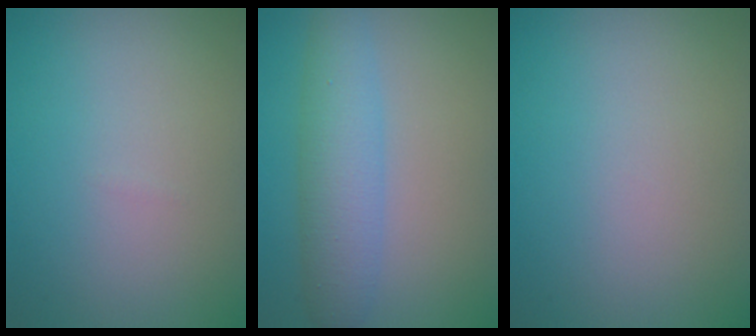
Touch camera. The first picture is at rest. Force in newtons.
{"total": 4.9, "press": 4.9, "slide": 0.2}
{"total": 0.0}